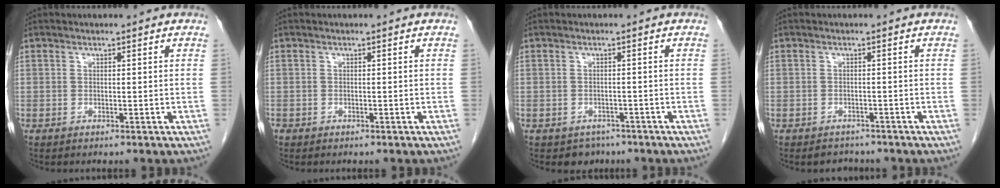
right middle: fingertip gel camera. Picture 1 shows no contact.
{"total": 0.6, "force": [-0.4, 0.5, 0.1], "torque": [-0.006, 0.003, -0.007]}
{"total": 2.5, "force": [-1.8, 1.7, 0.2], "torque": [-0.008, 0.004, -0.023]}
{"total": 2.1, "force": [-1.8, 1.0, -0.1], "torque": [-0.005, -0.001, -0.026]}